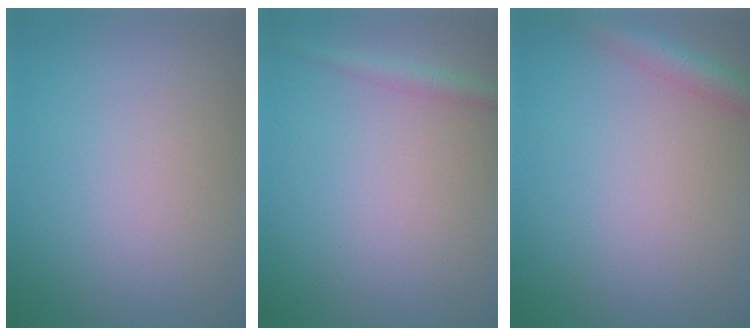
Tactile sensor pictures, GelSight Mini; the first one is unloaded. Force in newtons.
{"total": 1.8, "press": 1.8, "slide": 0.1}
{"total": 3.0, "press": 3.0, "slide": 0.2}